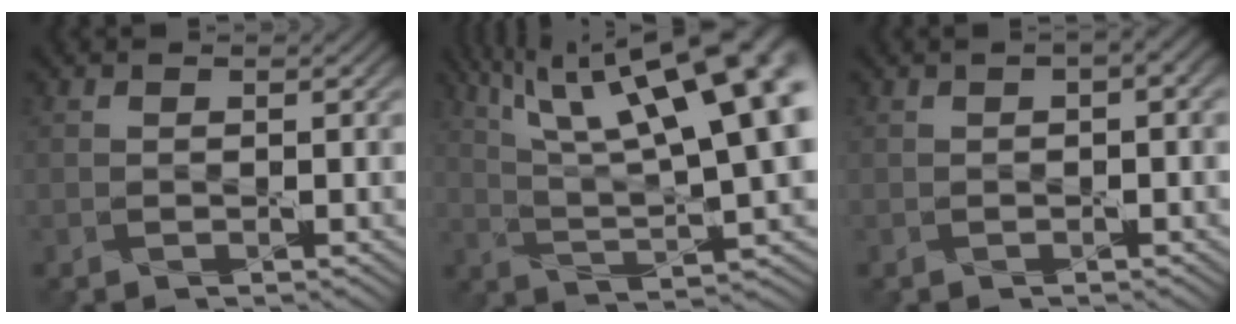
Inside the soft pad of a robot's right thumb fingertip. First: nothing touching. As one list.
[{"total": 20.6, "force": [9.3, 6.3, 17.2], "torque": [-0.269, 0.066, 0.145]}, {"total": 2.0, "force": [0.5, 0.6, 1.8], "torque": [-0.031, 0.007, 0.005]}]